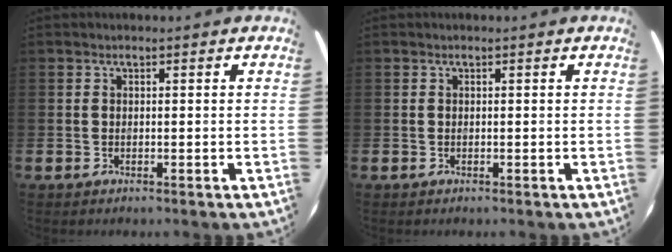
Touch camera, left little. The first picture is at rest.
{"total": 0.0}